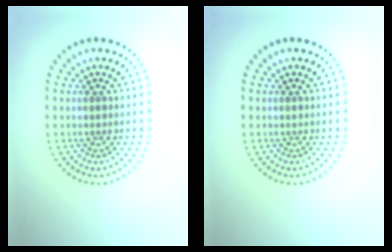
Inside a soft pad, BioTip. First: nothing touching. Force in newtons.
{"total": 0.0}